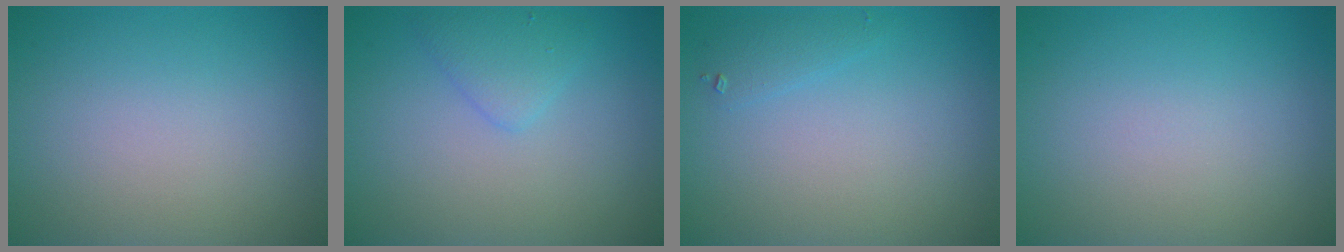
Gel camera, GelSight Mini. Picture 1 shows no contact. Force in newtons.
{"total": 1.9, "press": 1.9, "slide": 0.0}
{"total": 1.1, "press": 1.1, "slide": 0.1}
{"total": 0.0}